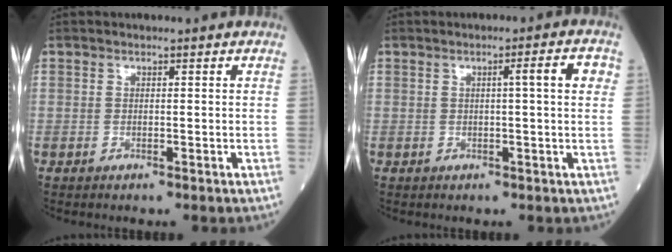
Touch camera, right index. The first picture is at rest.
{"total": 3.9, "force": [0.9, 0.0, 3.8], "torque": [-0.054, 0.011, 0.011]}